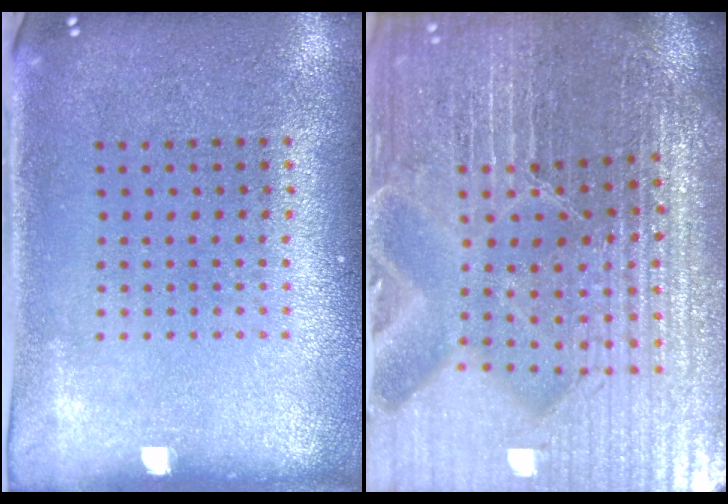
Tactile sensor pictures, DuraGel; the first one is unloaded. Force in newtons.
{"total": 5.7, "press": 5.3, "slide": 2.2}